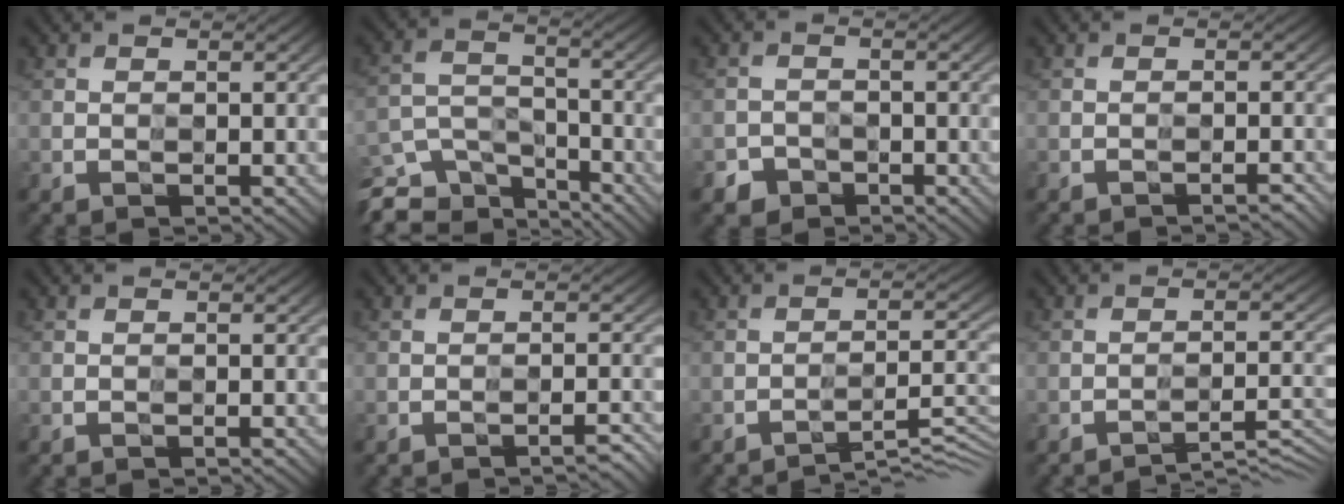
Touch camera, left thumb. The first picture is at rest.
{"total": 8.1, "force": [-7.3, 3.1, 1.5], "torque": [-0.032, -0.012, -0.133]}
{"total": 2.3, "force": [-1.6, 1.2, -1.1], "torque": [0.027, -0.004, -0.034]}
{"total": 2.1, "force": [-2.0, 0.1, 0.5], "torque": [0.001, 0.004, -0.033]}
{"total": 0.8, "force": [-0.8, -0.2, 0.0], "torque": [0.001, 0.003, -0.018]}
{"total": 2.9, "force": [-2.7, 0.4, 1.1], "torque": [-0.002, 0.002, -0.035]}
{"total": 5.1, "force": [-4.8, -0.2, 1.9], "torque": [-0.023, 0.017, -0.073]}
{"total": 4.2, "force": [-4.1, -0.5, 1.0], "torque": [-0.011, 0.014, -0.064]}